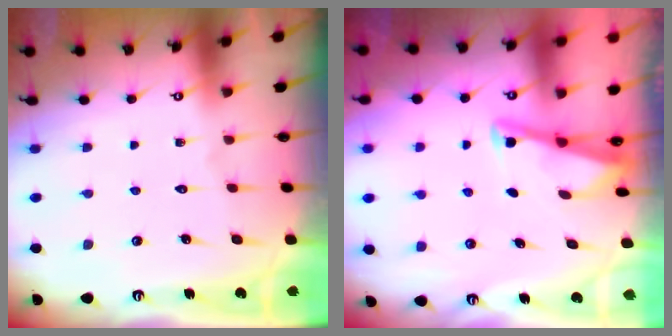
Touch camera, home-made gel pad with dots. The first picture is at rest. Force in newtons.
{"total": 2.9, "press": 2.9, "slide": 0.3}